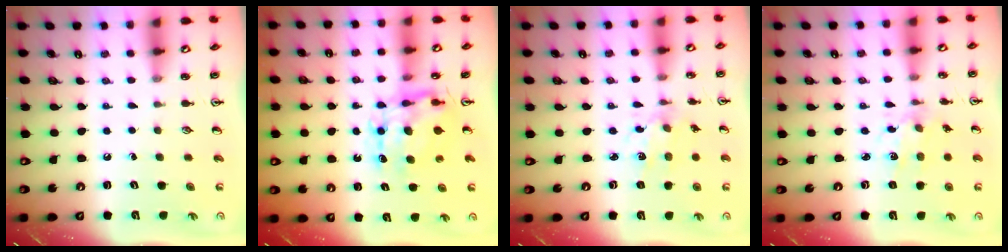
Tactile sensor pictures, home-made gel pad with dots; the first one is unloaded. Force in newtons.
{"total": 8.7, "press": 8.7, "slide": 0.6}
{"total": 3.0, "press": 2.8, "slide": 0.9}
{"total": 3.0, "press": 2.8, "slide": 0.9}